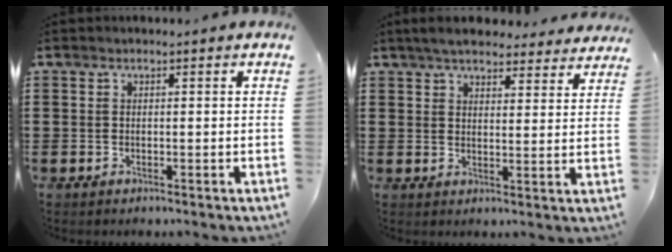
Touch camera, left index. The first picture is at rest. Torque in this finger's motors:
{"motor_torque": [2.14, 0.00, 0.69, 0.08]}